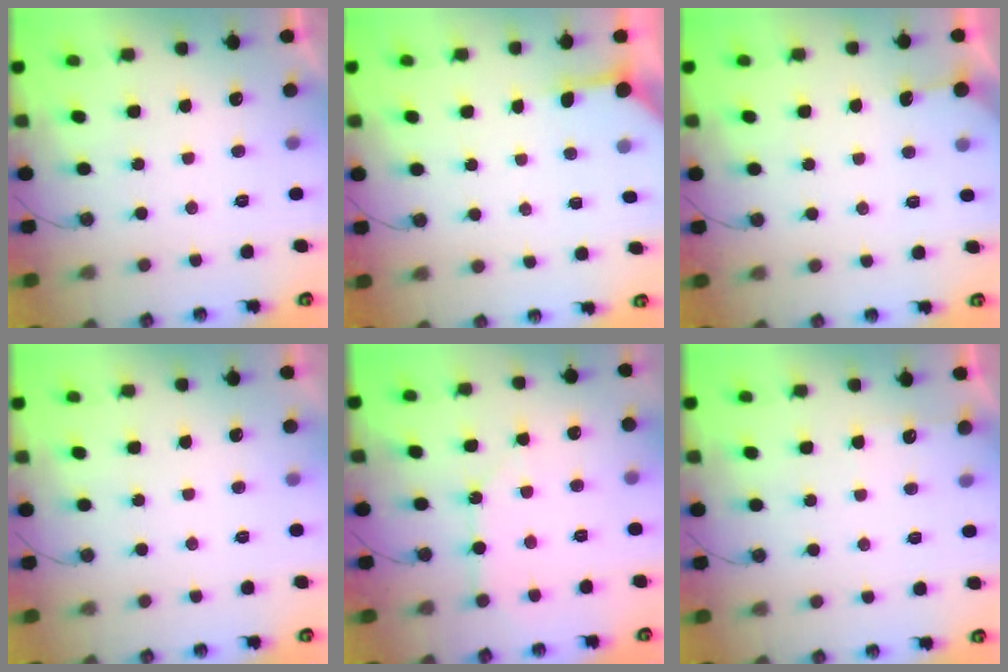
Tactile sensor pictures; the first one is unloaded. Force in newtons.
{"total": 3.9, "press": 3.8, "slide": 0.5}
{"total": 2.9, "press": 2.9, "slide": 0.4}
{"total": 0.0}
{"total": 4.3, "press": 4.3, "slide": 0.2}
{"total": 3.8, "press": 3.8, "slide": 0.3}